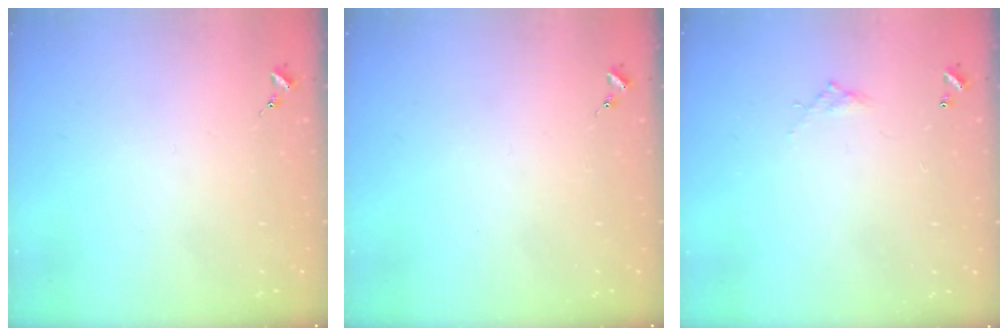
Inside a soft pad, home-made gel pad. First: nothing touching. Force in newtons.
{"total": 0.0}
{"total": 4.9, "press": 4.9, "slide": 0.3}